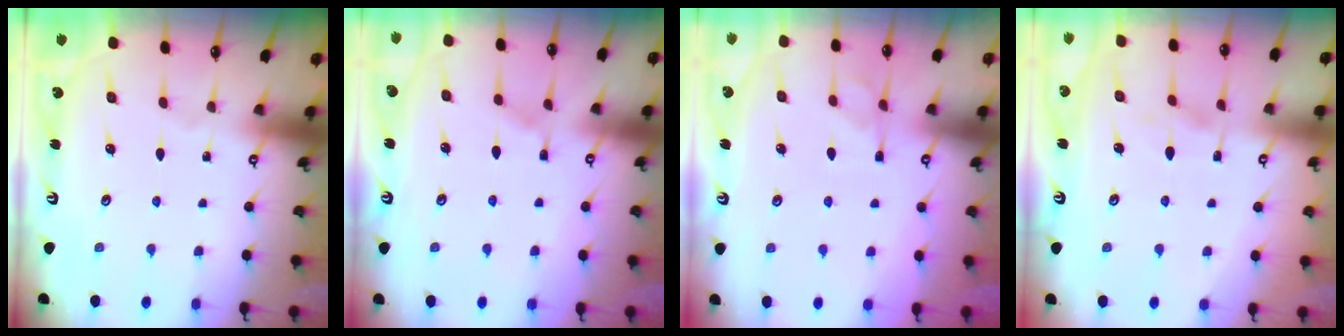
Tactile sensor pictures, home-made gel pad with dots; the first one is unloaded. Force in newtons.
{"total": 5.7, "press": 5.6, "slide": 0.7}
{"total": 1.4, "press": 0.9, "slide": 1.0}
{"total": 1.1, "press": 0.6, "slide": 0.9}